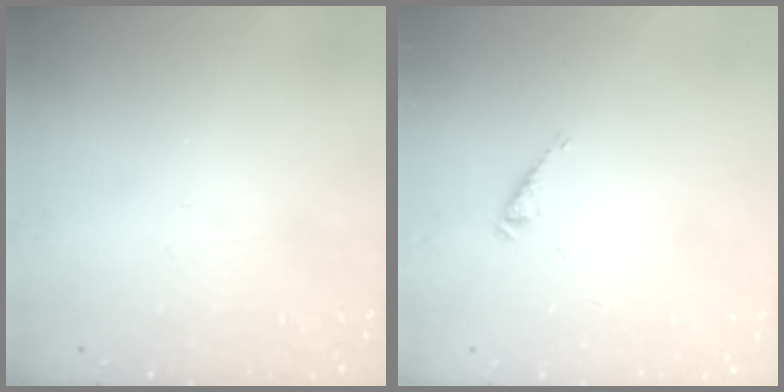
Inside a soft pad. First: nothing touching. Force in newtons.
{"total": 2.8, "press": 2.8, "slide": 0.5}